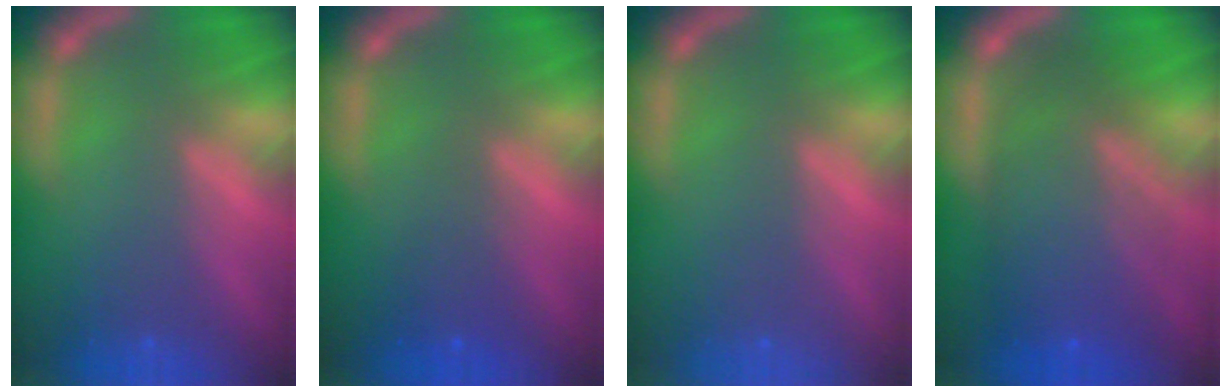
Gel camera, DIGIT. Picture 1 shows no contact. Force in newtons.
{"total": 2.0}
{"total": 0.0}
{"total": 9.1}